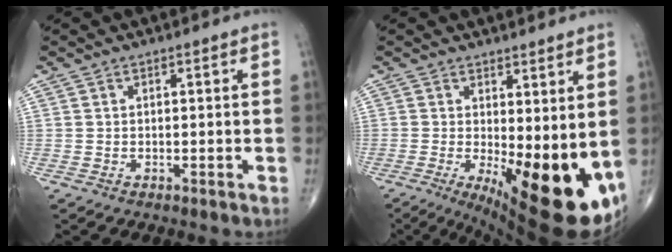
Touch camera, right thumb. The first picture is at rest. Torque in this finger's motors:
{"motor_torque": [1.73, 3.28, 0.69, -0.03, 0.36]}